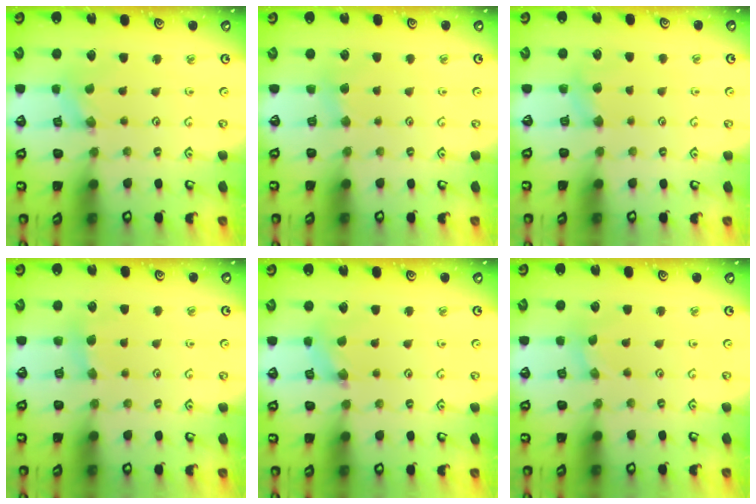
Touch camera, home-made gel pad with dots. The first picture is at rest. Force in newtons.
{"total": 2.9, "press": 2.9, "slide": 0.4}
{"total": 3.8, "press": 3.7, "slide": 0.6}
{"total": 5.5, "press": 5.5, "slide": 0.6}
{"total": 1.5, "press": 1.5, "slide": 0.2}
{"total": 0.0}